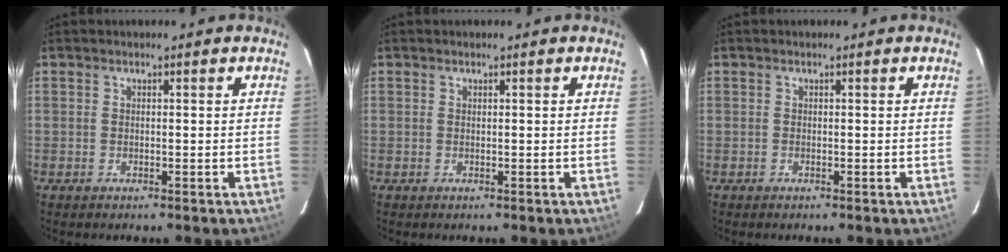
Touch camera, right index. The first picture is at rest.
{"total": 0.0}
{"total": 0.0}